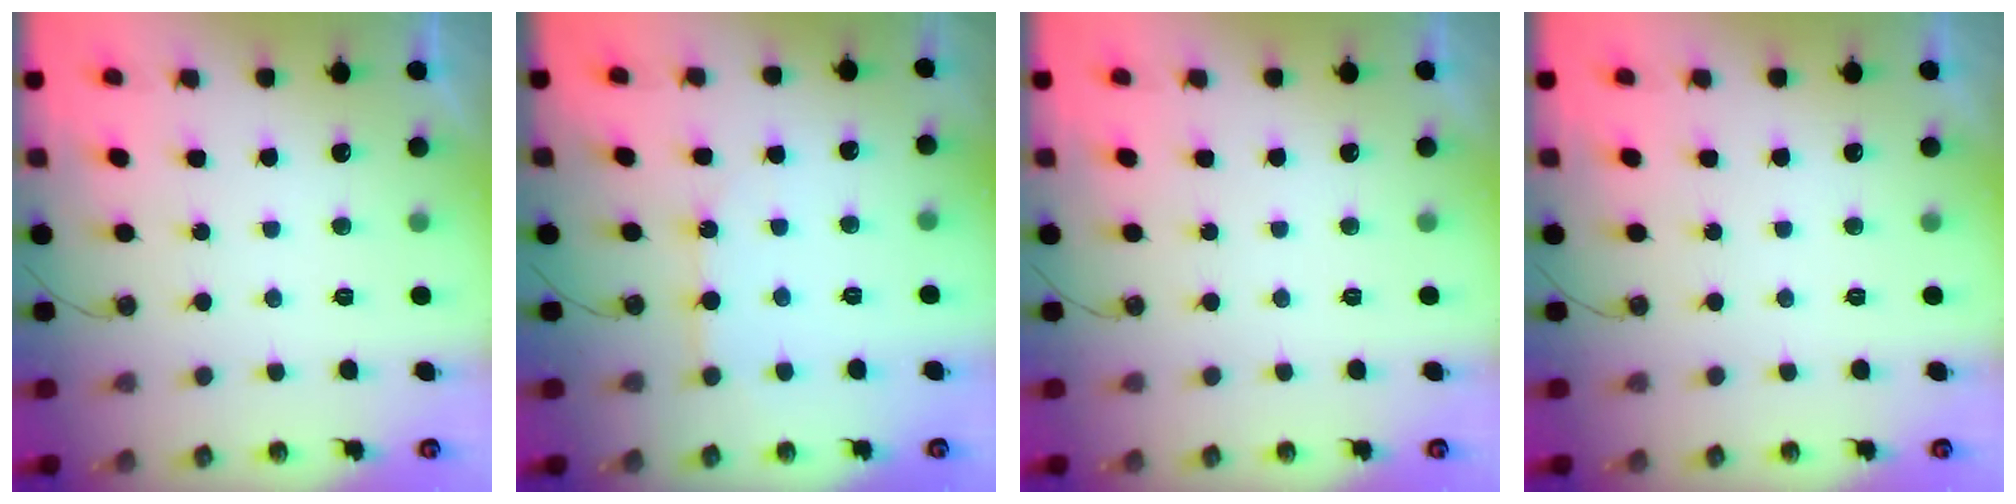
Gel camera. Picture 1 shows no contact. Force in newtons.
{"total": 5.7, "press": 5.7, "slide": 0.4}
{"total": 0.0}
{"total": 0.0}